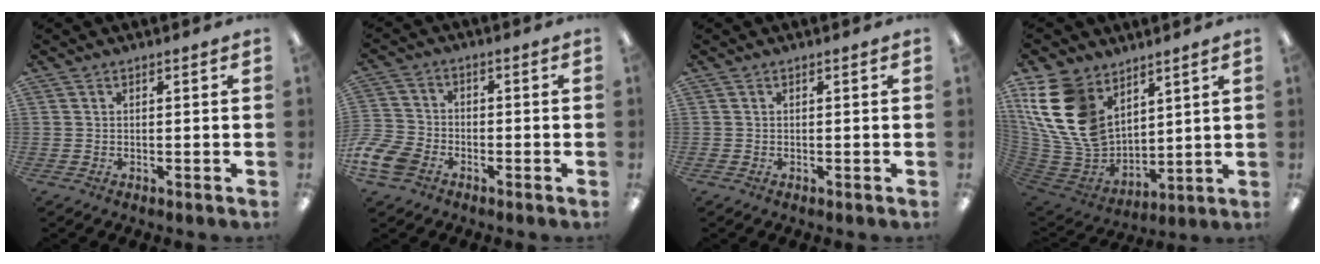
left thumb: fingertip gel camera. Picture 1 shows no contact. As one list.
[{"total": 8.3, "force": [-4.4, 5.6, 4.1], "torque": [-0.096, 0.023, -0.081]}, {"total": 0.0}, {"total": 17.8, "force": [8.2, 12.0, 10.2], "torque": [-0.264, -0.053, 0.156]}]